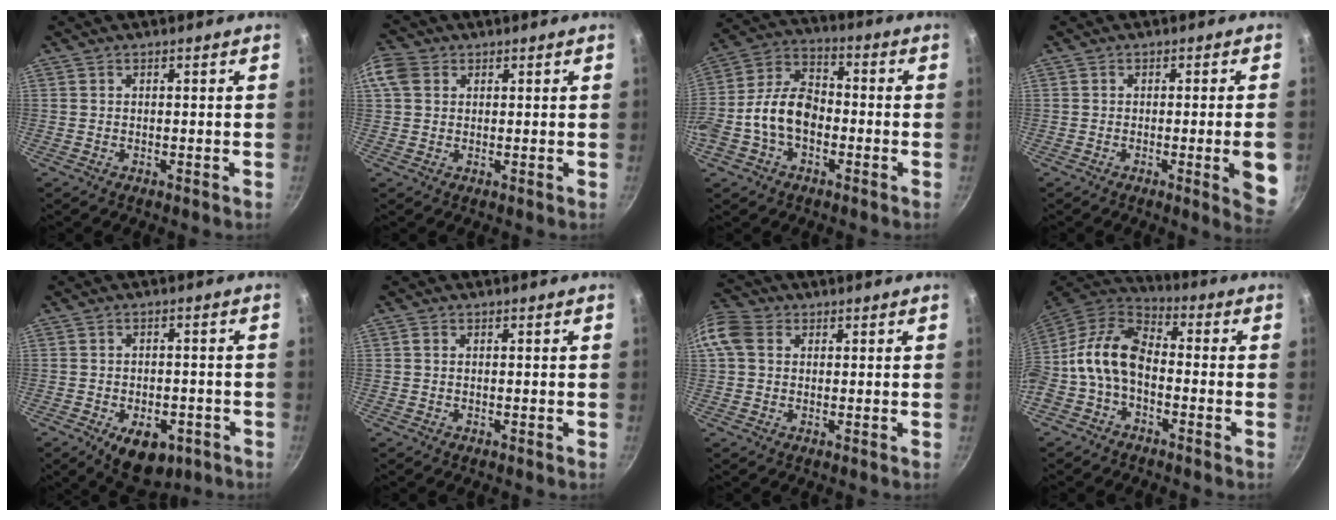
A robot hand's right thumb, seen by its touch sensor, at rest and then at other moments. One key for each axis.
{"total": 5.0, "fx": 1.7, "fy": 3.9, "fz": 2.7, "tx": -0.051, "ty": 0.005, "tz": 0.026}
{"total": 12.2, "fx": -2.7, "fy": 8.2, "fz": 8.6, "tx": -0.137, "ty": 0.044, "tz": -0.065}
{"total": 7.6, "fx": -1.6, "fy": 0.8, "fz": 7.4, "tx": -0.078, "ty": 0.003, "tz": -0.018}
{"total": 9.8, "fx": -4.4, "fy": 5.9, "fz": 6.5, "tx": -0.061, "ty": 0.012, "tz": -0.050}
{"total": 0.5, "fx": 0.0, "fy": 0.4, "fz": 0.3, "tx": -0.007, "ty": 0.002, "tz": 0.000}
{"total": 8.9, "fx": 2.2, "fy": 6.9, "fz": 5.2, "tx": -0.110, "ty": 0.016, "tz": 0.027}
{"total": 11.8, "fx": -2.0, "fy": 7.4, "fz": 8.9, "tx": -0.160, "ty": 0.048, "tz": -0.055}